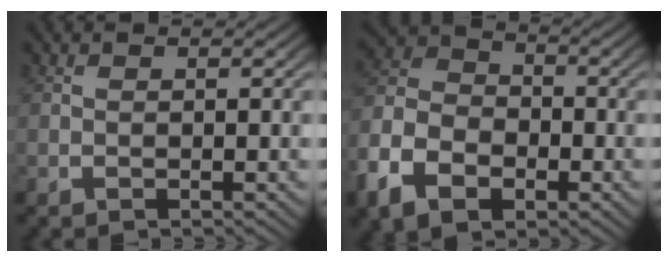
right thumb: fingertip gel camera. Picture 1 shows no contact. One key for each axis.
{"total": 9.0, "fx": -2.0, "fy": 6.9, "fz": 5.5, "tx": -0.119, "ty": -0.018, "tz": -0.032}